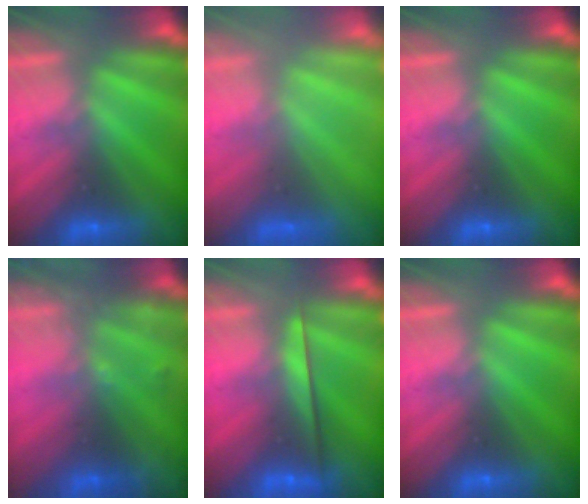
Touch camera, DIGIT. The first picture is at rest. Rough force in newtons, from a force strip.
{"total": 8.4}
{"total": 0.0}
{"total": 2.0}
{"total": 2.2}
{"total": 0.0}